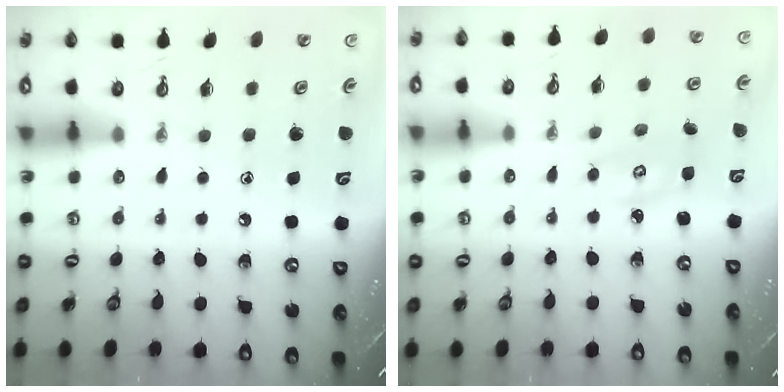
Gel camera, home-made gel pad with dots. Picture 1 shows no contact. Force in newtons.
{"total": 3.2, "press": 3.2, "slide": 0.3}